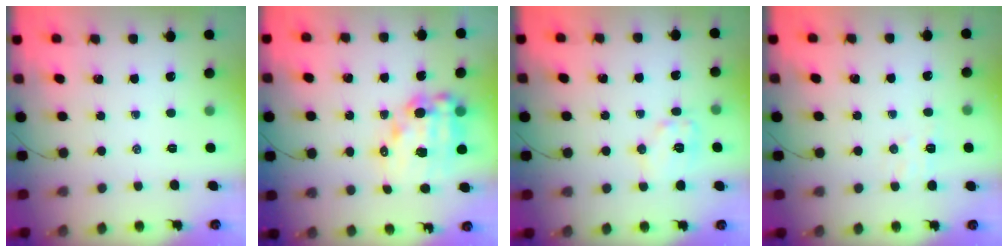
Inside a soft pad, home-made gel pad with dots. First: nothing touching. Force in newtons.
{"total": 15.4, "press": 15.0, "slide": 3.6}
{"total": 8.5, "press": 8.5, "slide": 0.1}
{"total": 5.8, "press": 5.7, "slide": 1.0}